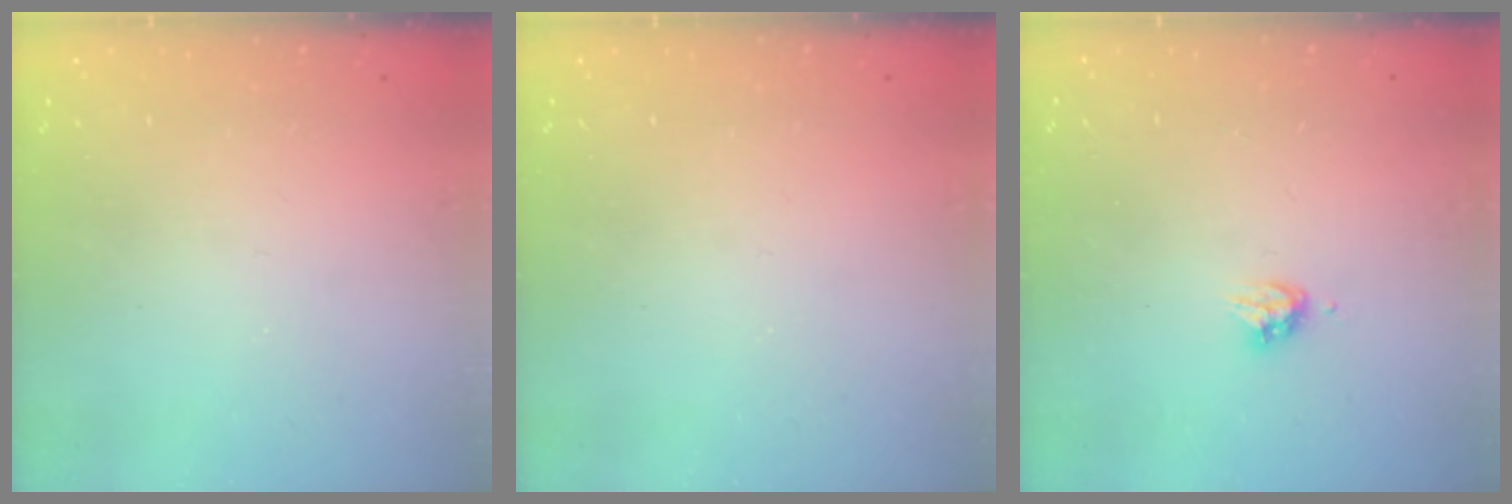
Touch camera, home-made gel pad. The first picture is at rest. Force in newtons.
{"total": 0.0}
{"total": 4.2, "press": 4.1, "slide": 0.5}